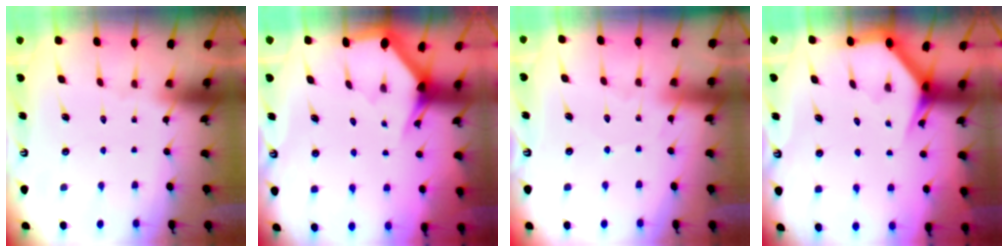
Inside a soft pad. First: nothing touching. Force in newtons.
{"total": 3.0, "press": 3.0, "slide": 0.0}
{"total": 2.4, "press": 2.4, "slide": 0.3}
{"total": 3.3, "press": 3.3, "slide": 0.3}